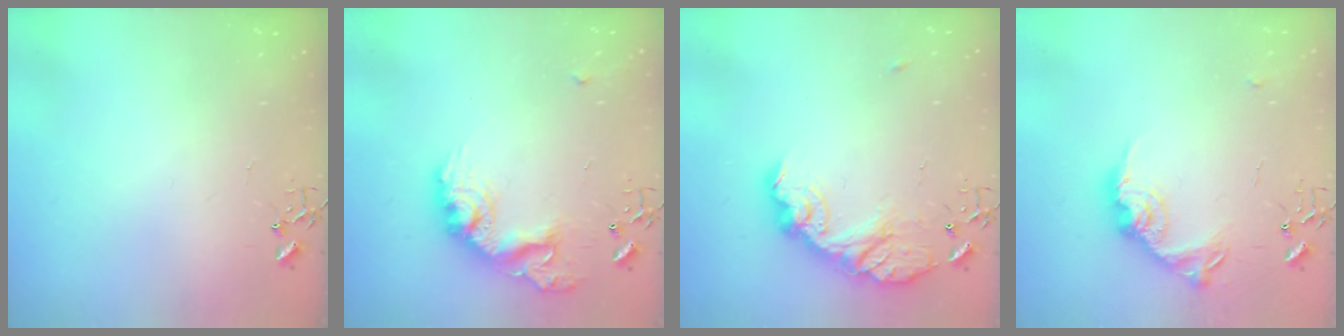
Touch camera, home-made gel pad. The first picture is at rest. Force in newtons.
{"total": 17.2, "press": 17.2, "slide": 1.2}
{"total": 15.7, "press": 15.7, "slide": 1.0}
{"total": 15.6, "press": 15.6, "slide": 0.7}